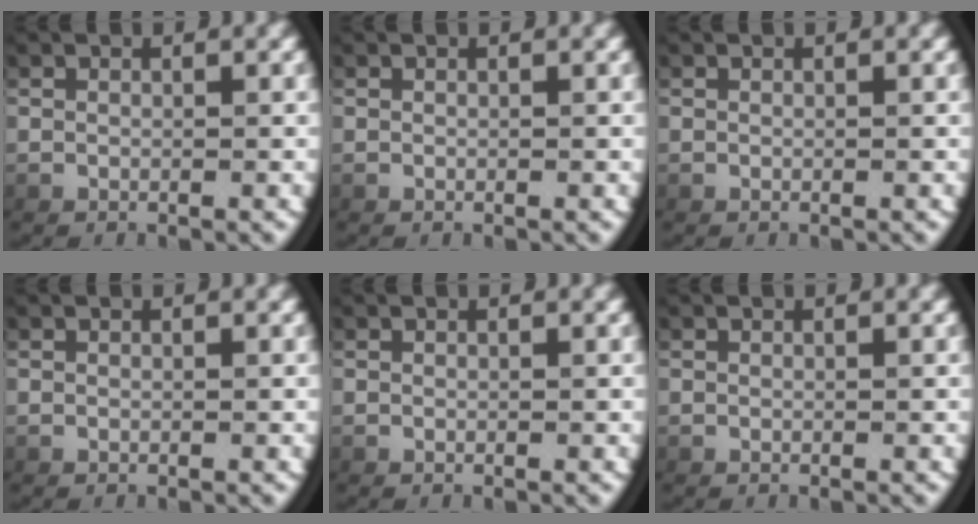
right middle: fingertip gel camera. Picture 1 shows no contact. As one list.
[{"total": 0.0}, {"total": 0.0}, {"total": 0.0}, {"total": 0.0}, {"total": 0.0}]